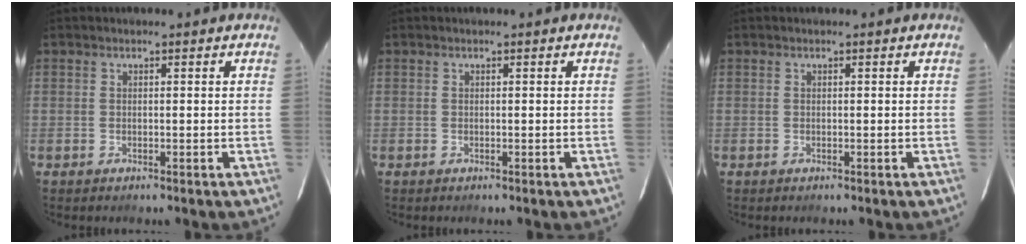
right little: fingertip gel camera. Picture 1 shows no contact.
{"total": 0.0}
{"total": 0.0}